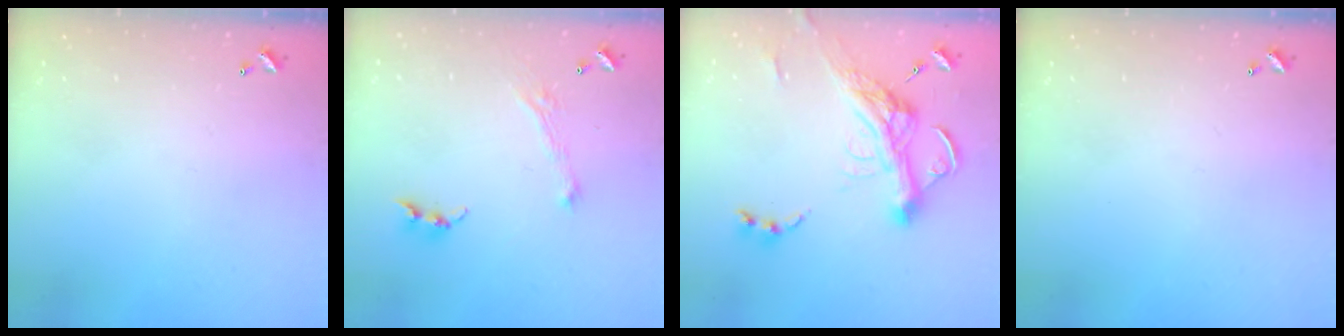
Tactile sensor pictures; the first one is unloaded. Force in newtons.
{"total": 2.7, "press": 2.7, "slide": 0.4}
{"total": 9.4, "press": 9.2, "slide": 1.8}
{"total": 0.0}